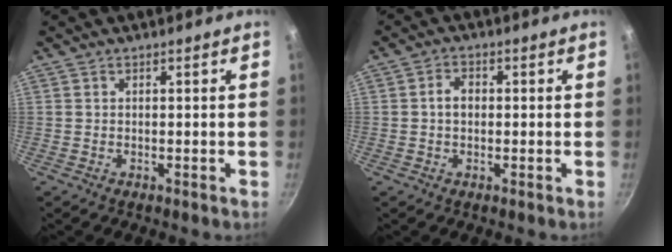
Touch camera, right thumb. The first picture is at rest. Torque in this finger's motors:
{"motor_torque": [-0.23, 0.41, 0.24, -0.15, -0.03]}